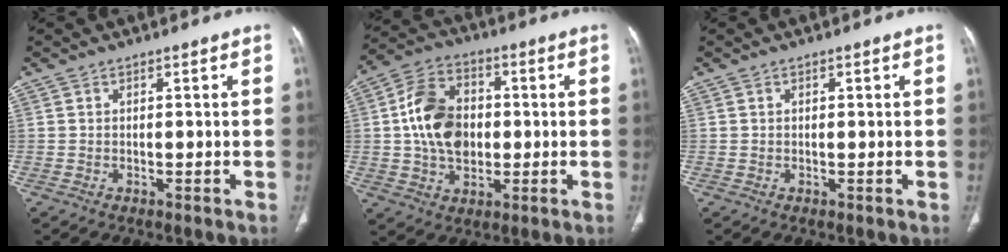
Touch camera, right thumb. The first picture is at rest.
{"total": 13.9, "force": [0.4, 9.9, 9.7], "torque": [-0.157, 0.016, 0.006]}
{"total": 0.6, "force": [0.3, 0.3, 0.4], "torque": [-0.004, 0.001, 0.004]}